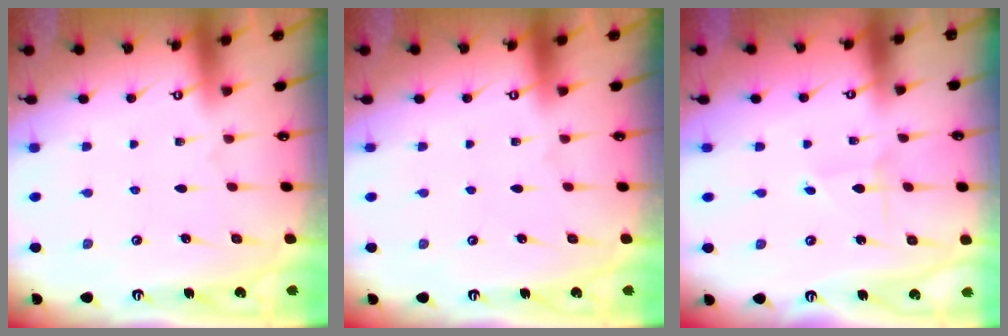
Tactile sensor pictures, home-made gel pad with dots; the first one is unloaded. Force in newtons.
{"total": 0.0}
{"total": 1.7, "press": 1.7, "slide": 0.1}